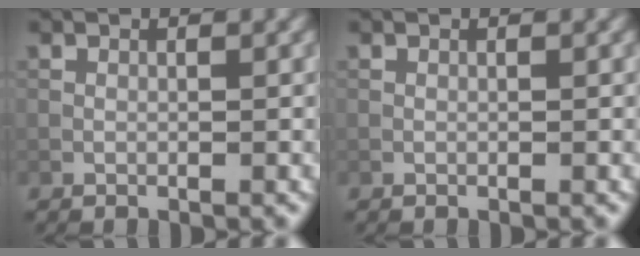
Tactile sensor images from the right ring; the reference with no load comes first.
{"total": 0.0}